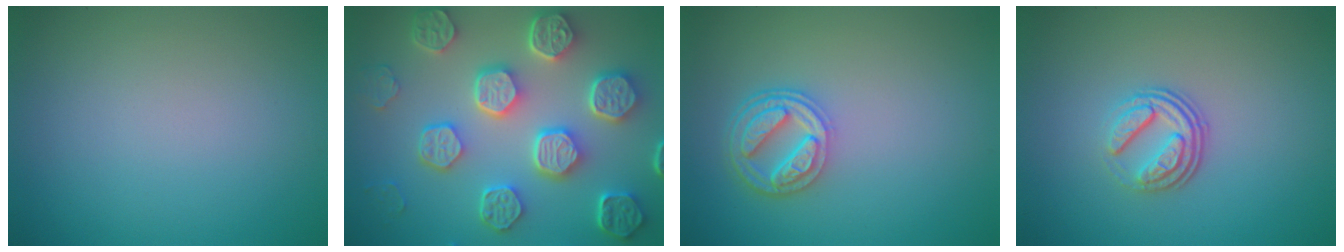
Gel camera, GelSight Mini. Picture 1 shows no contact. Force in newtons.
{"total": 8.5, "press": 6.5, "slide": 5.5}
{"total": 4.4, "press": 3.4, "slide": 2.7}
{"total": 3.5, "press": 2.5, "slide": 2.4}